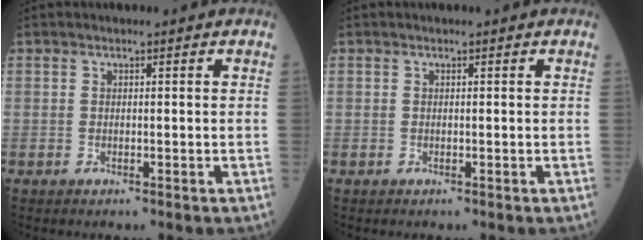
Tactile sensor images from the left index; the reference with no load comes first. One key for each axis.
{"total": 0.0}